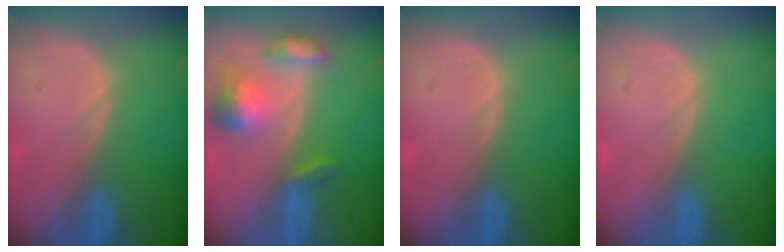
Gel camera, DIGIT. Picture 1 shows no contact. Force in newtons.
{"total": 7.0, "press": 6.5, "slide": 2.6}
{"total": 0.0}
{"total": 0.0}